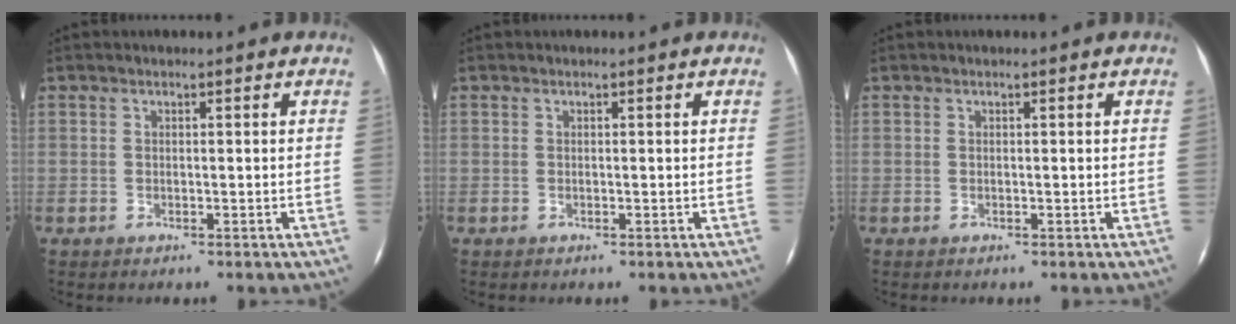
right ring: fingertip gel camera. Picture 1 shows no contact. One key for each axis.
{"total": 0.0}
{"total": 0.0}